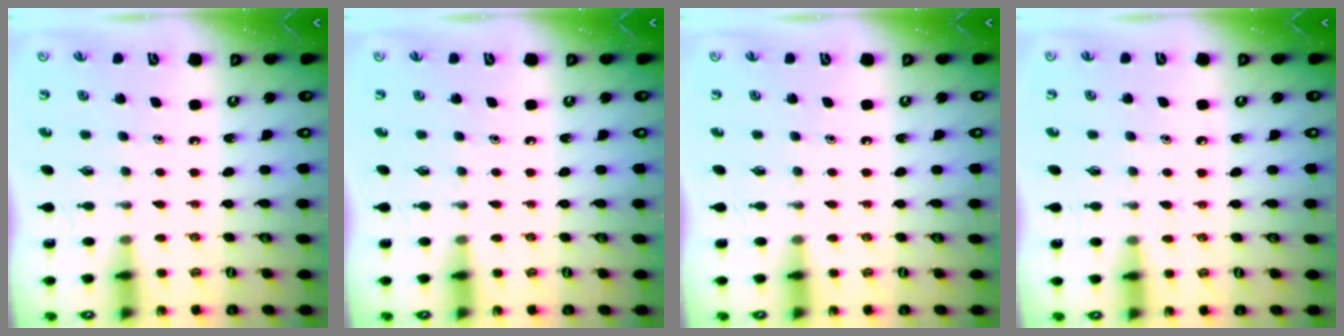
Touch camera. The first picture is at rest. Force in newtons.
{"total": 0.0}
{"total": 0.0}
{"total": 6.5, "press": 6.5, "slide": 0.7}